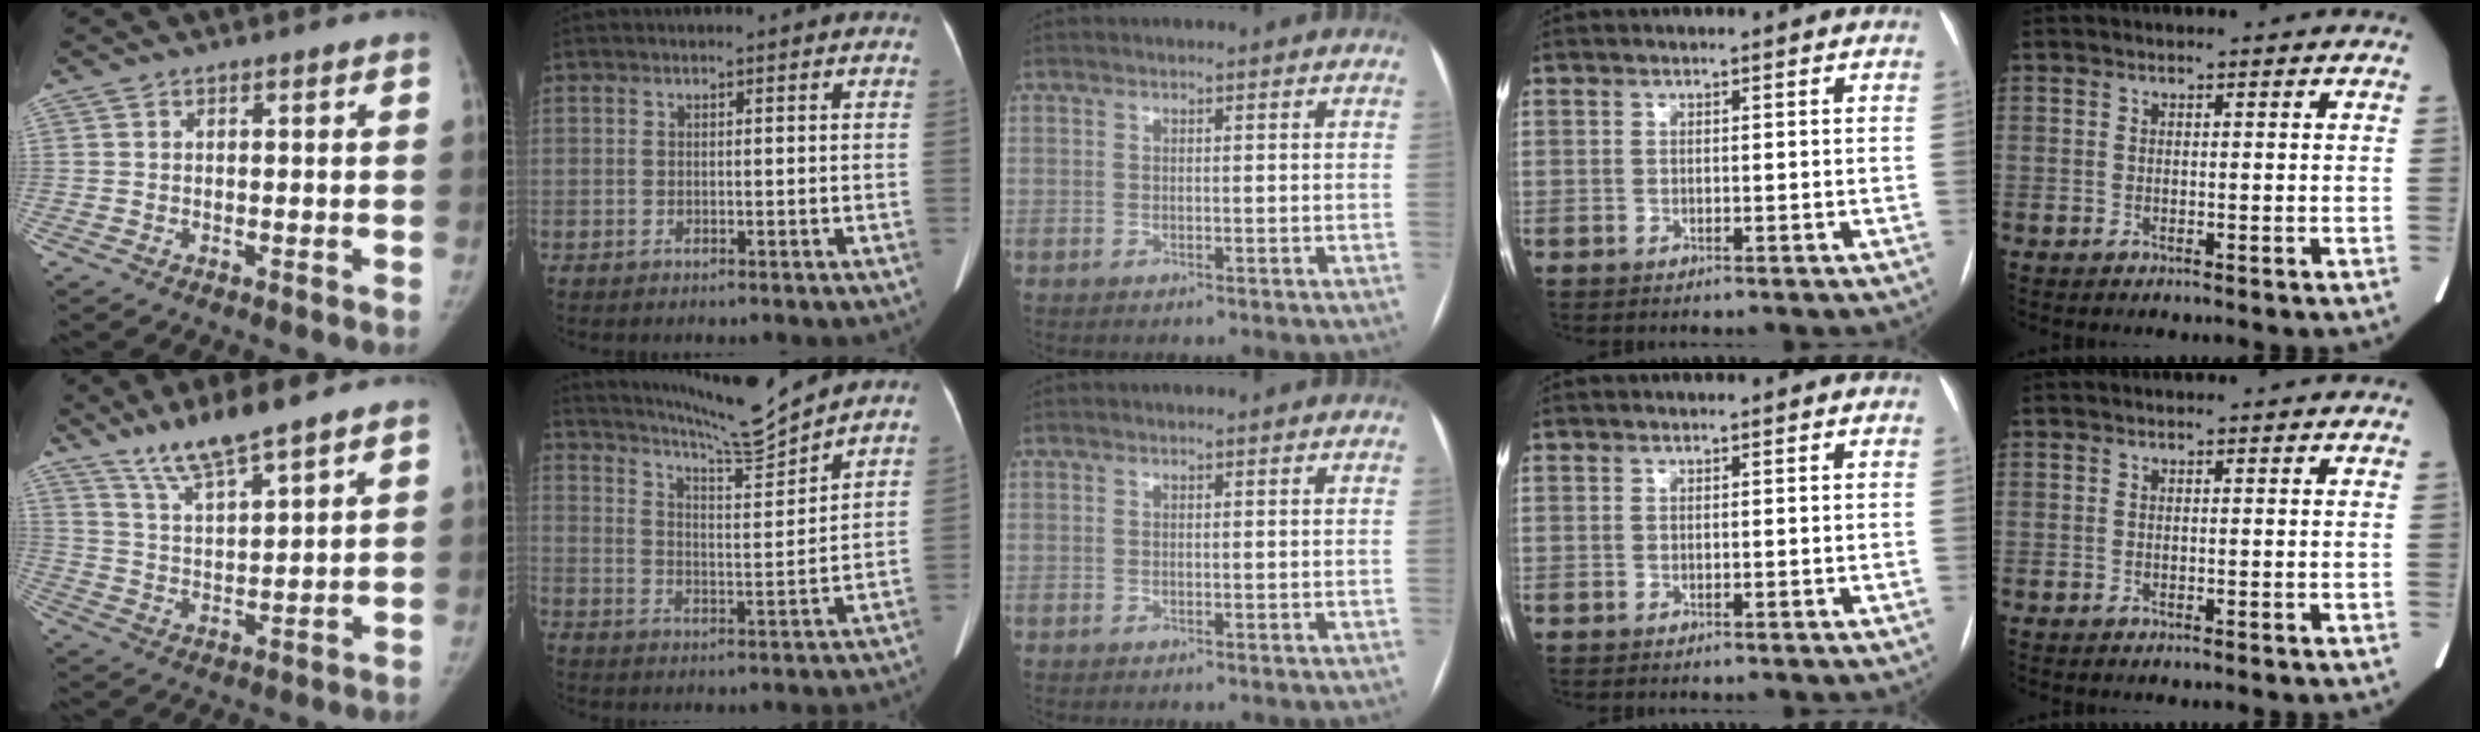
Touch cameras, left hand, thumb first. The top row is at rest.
{"thumb": {"total": 9.6, "force": [7.6, 0.9, 5.9], "torque": [-0.109, -0.043, 0.151]}, "index": {"total": 10.6, "force": [10.0, -2.0, 2.9], "torque": [-0.060, -0.025, 0.169]}}